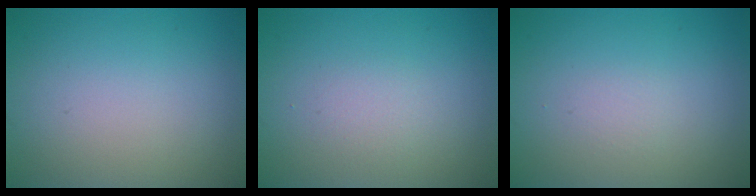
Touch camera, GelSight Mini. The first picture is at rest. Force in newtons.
{"total": 1.2, "press": 1.2, "slide": 0.1}
{"total": 0.0}